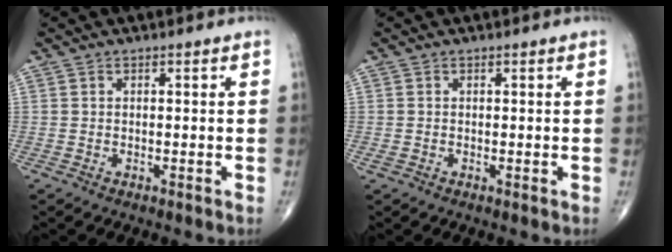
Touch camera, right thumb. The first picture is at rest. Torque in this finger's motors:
{"motor_torque": [0.88, 0.60, -0.06, -0.28, 0.05]}